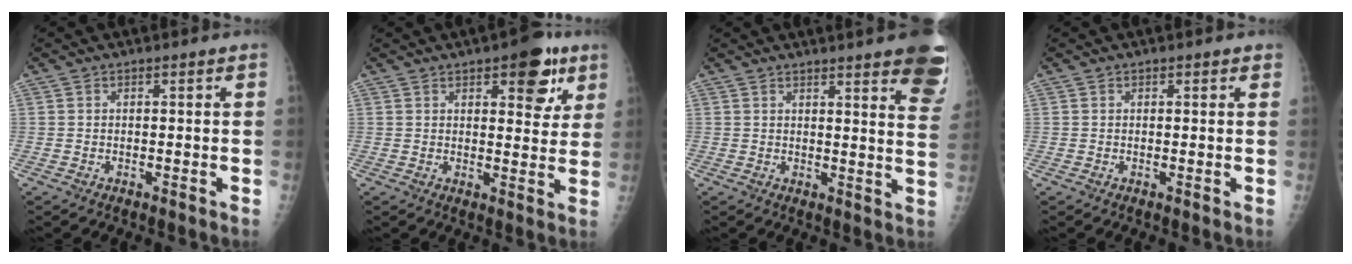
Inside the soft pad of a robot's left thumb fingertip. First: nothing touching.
{"total": 9.9, "force": [5.1, 4.5, 7.2], "torque": [-0.055, -0.017, 0.061]}
{"total": 15.0, "force": [10.0, 2.5, 10.9], "torque": [-0.110, -0.045, 0.101]}
{"total": 0.8, "force": [0.4, 0.6, 0.3], "torque": [0.005, -0.001, 0.002]}